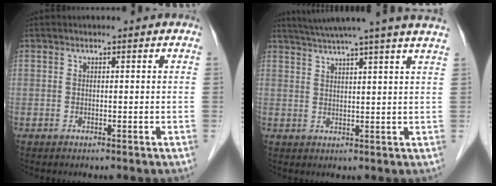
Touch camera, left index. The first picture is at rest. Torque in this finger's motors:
{"motor_torque": [-0.27, -0.65, -0.14, 0.02]}